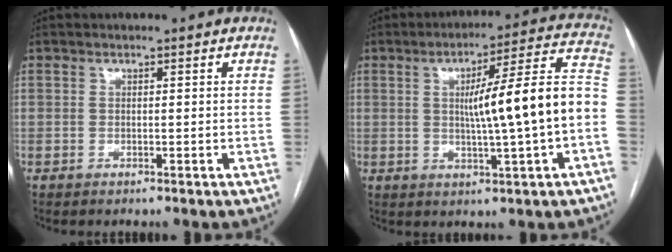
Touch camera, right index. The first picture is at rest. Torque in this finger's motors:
{"motor_torque": [1.20, -0.49, 0.68, 0.16]}